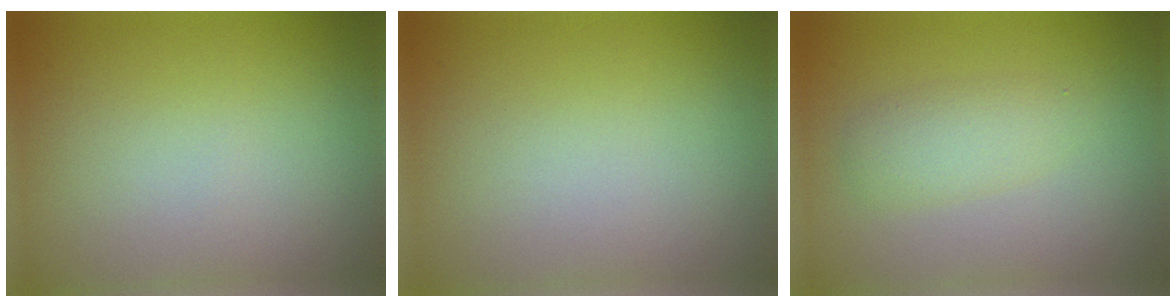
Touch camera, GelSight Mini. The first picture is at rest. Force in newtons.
{"total": 0.0}
{"total": 2.3, "press": 2.3, "slide": 0.1}